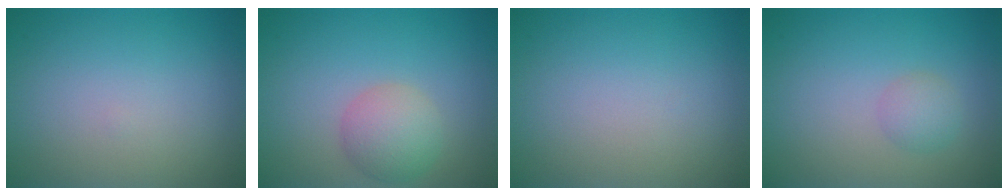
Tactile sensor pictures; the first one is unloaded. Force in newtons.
{"total": 3.5, "press": 3.4, "slide": 0.3}
{"total": 0.0}
{"total": 1.7, "press": 1.7, "slide": 0.0}